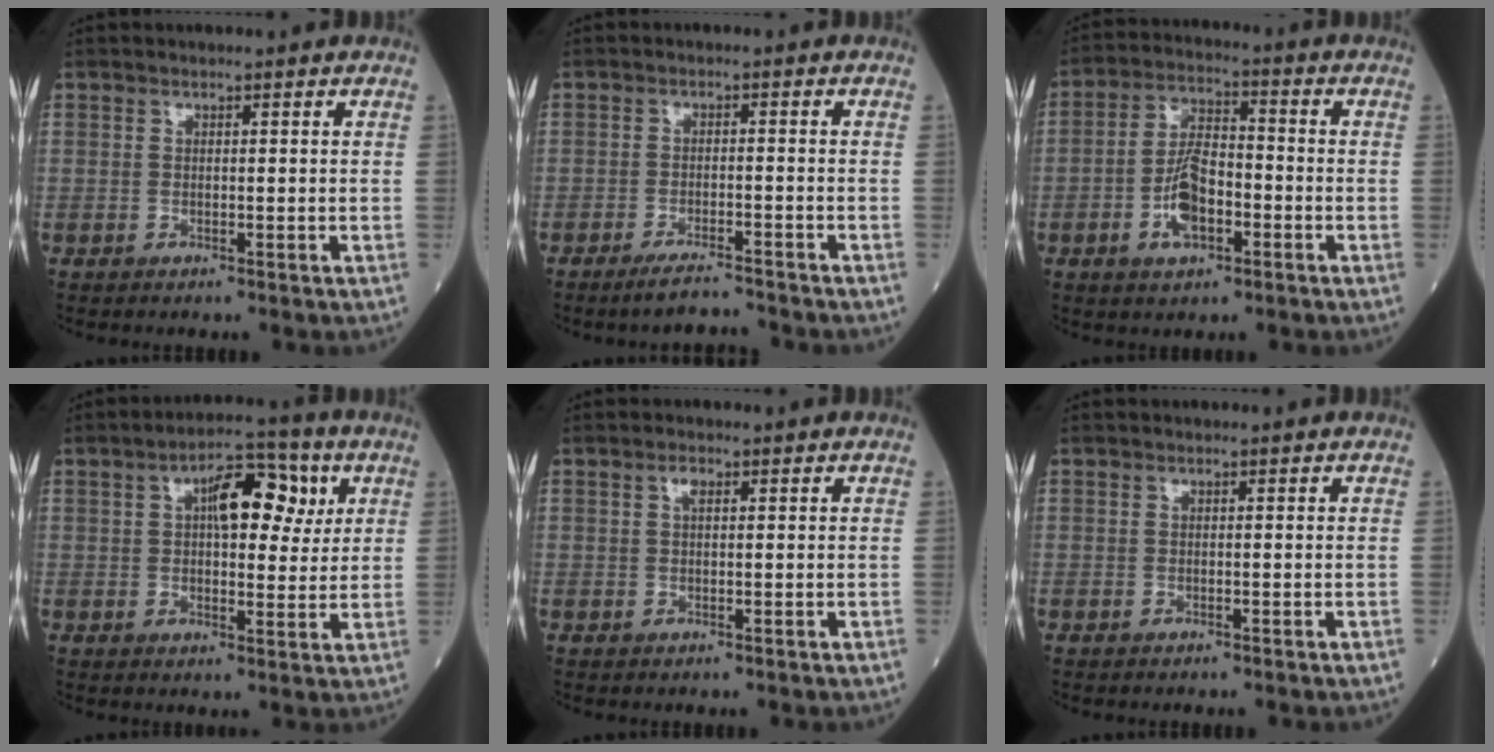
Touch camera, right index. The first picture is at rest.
{"total": 4.4, "force": [-4.0, 0.1, 1.8], "torque": [-0.033, -0.012, -0.070]}
{"total": 7.9, "force": [-2.8, 3.4, 6.6], "torque": [-0.134, 0.009, -0.052]}
{"total": 9.5, "force": [3.2, 4.0, 8.0], "torque": [-0.115, 0.026, 0.042]}
{"total": 1.3, "force": [0.6, 0.5, 1.0], "torque": [-0.021, 0.002, 0.008]}
{"total": 0.0}